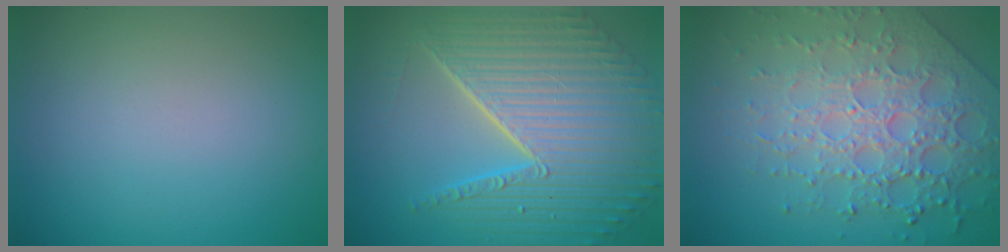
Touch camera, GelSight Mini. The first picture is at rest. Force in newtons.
{"total": 10.6, "press": 6.9, "slide": 8.1}
{"total": 7.9, "press": 5.5, "slide": 5.6}